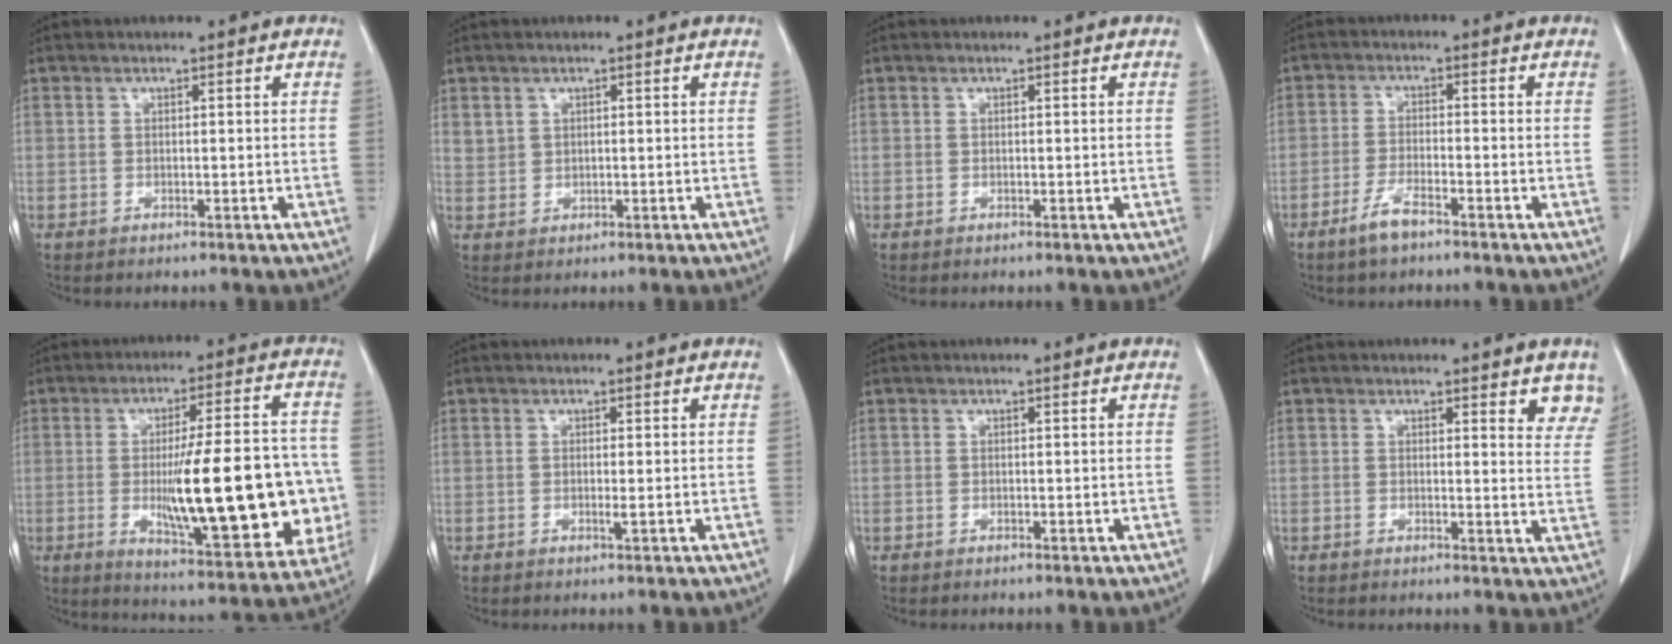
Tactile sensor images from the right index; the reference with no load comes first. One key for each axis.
{"total": 2.0, "fx": 1.1, "fy": 1.6, "fz": 0.4, "tx": 0.002, "ty": 0.004, "tz": 0.021}
{"total": 0.0}
{"total": 4.0, "fx": -3.0, "fy": 0.6, "fz": 2.6, "tx": -0.057, "ty": -0.002, "tz": -0.057}
{"total": 22.6, "fx": -2.9, "fy": 4.8, "fz": 21.9, "tx": -0.265, "ty": 0.009, "tz": -0.023}
{"total": 0.8, "fx": -0.1, "fy": -0.1, "fz": 0.8, "tx": -0.017, "ty": -0.003, "tz": -0.001}
{"total": 0.0}
{"total": 5.5, "fx": 4.6, "fy": 1.5, "fz": 2.6, "tx": -0.017, "ty": -0.019, "tz": 0.034}